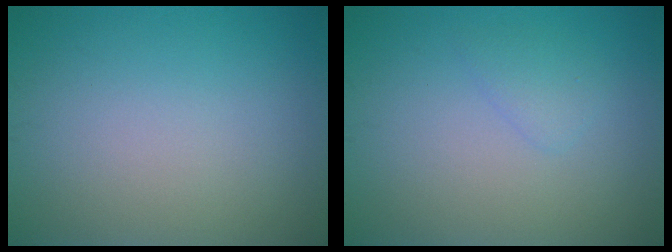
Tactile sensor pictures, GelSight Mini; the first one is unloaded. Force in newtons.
{"total": 1.2, "press": 1.2, "slide": 0.0}